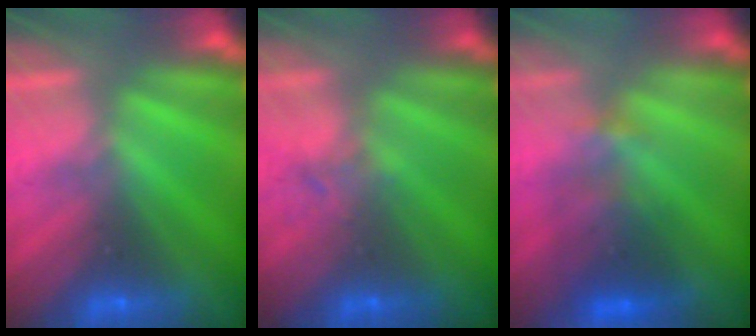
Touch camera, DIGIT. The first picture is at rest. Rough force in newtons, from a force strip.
{"total": 1.7}
{"total": 3.8}